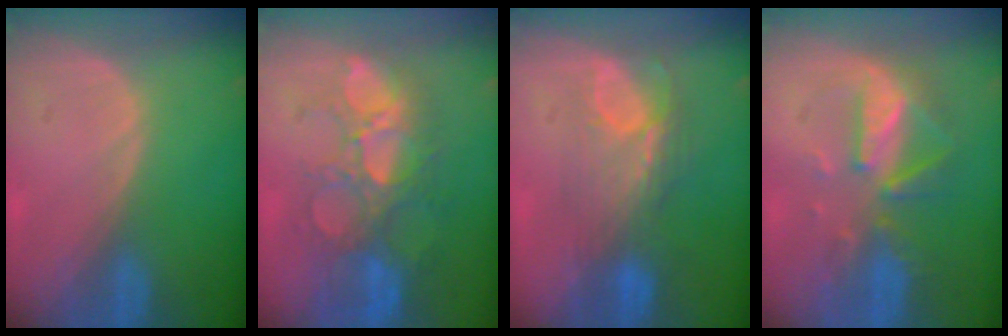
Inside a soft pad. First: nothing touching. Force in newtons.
{"total": 11.0, "press": 9.5, "slide": 5.5}
{"total": 7.5, "press": 7.0, "slide": 2.7}
{"total": 8.0, "press": 7.4, "slide": 3.0}